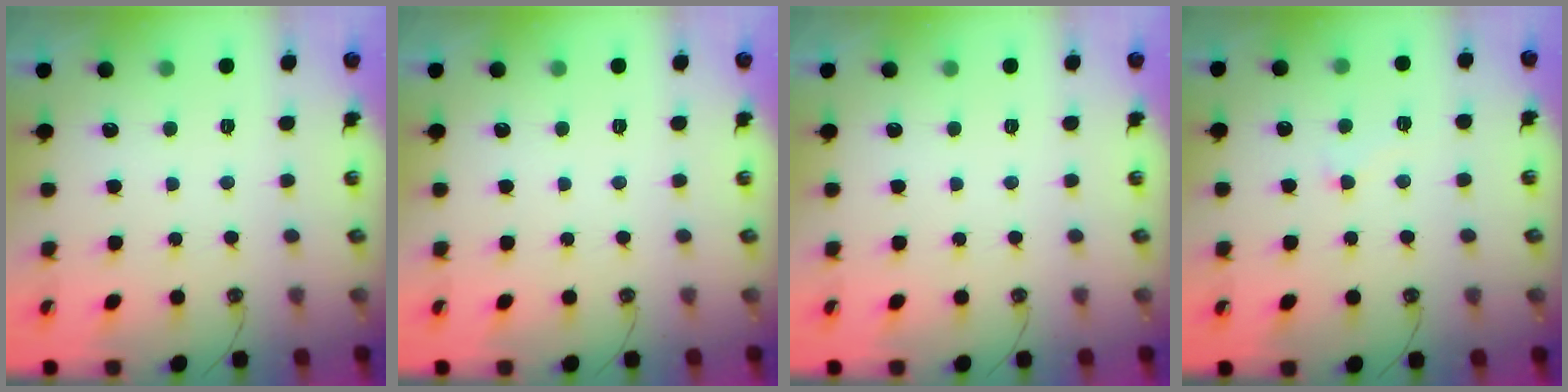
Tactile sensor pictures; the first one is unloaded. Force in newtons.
{"total": 0.0}
{"total": 0.0}
{"total": 4.0, "press": 3.9, "slide": 1.0}